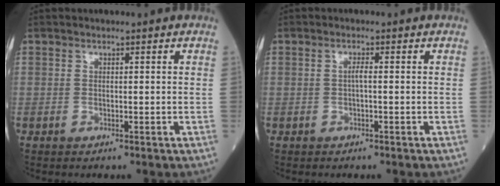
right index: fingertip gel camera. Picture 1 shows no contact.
{"total": 1.1, "force": [-0.2, 0.0, 1.1], "torque": [-0.020, 0.002, -0.004]}